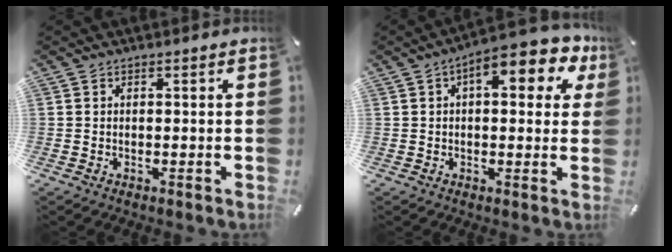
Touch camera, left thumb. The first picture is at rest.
{"total": 11.1, "force": [4.7, 4.7, 8.9], "torque": [-0.119, -0.018, 0.072]}